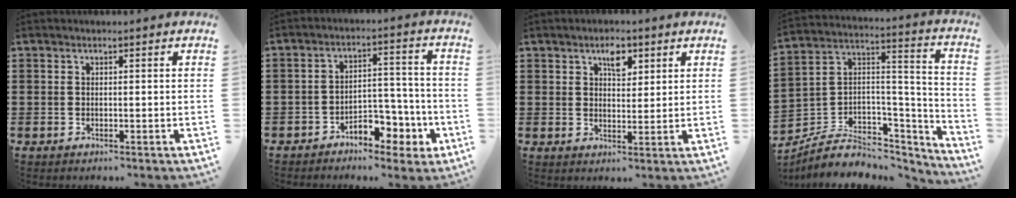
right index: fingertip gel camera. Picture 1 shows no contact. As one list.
[{"total": 5.8, "force": [-3.9, 3.5, 2.6], "torque": [-0.036, 0.019, -0.073]}, {"total": 4.0, "force": [2.3, 2.0, 2.6], "torque": [-0.043, 0.002, 0.037]}, {"total": 6.4, "force": [-3.2, 4.8, 2.7], "torque": [-0.071, -0.006, -0.060]}]